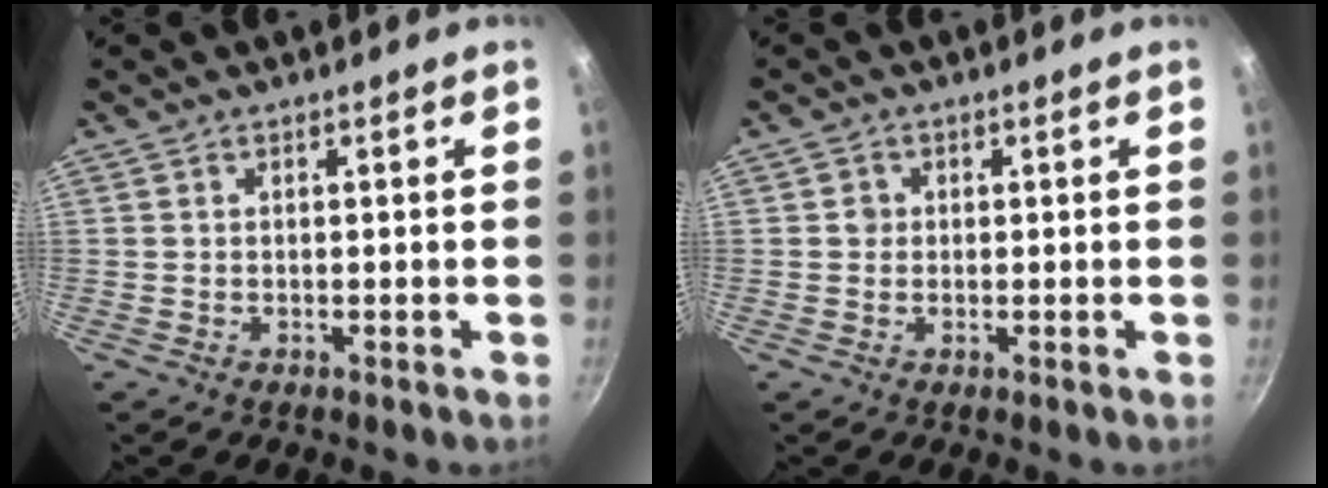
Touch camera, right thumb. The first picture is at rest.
{"total": 1.6, "force": [0.2, 1.5, 0.5], "torque": [-0.001, 0.003, 0.002]}